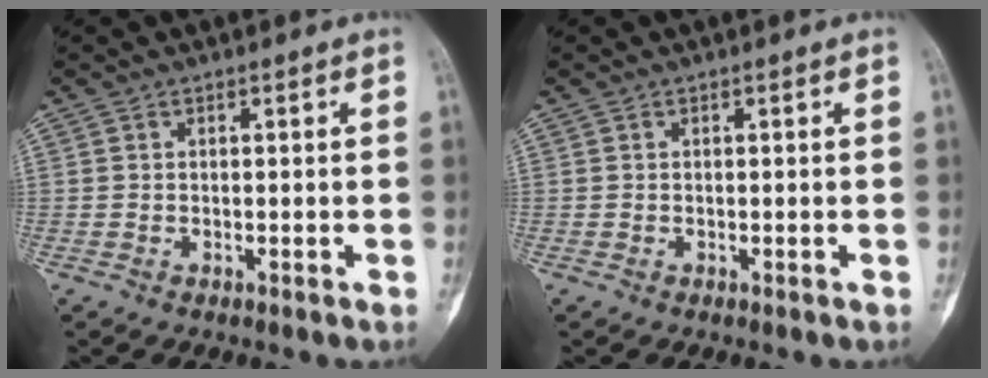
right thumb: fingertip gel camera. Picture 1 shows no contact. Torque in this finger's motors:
{"motor_torque": [0.03, 0.03, 0.08, -0.01, 0.00]}